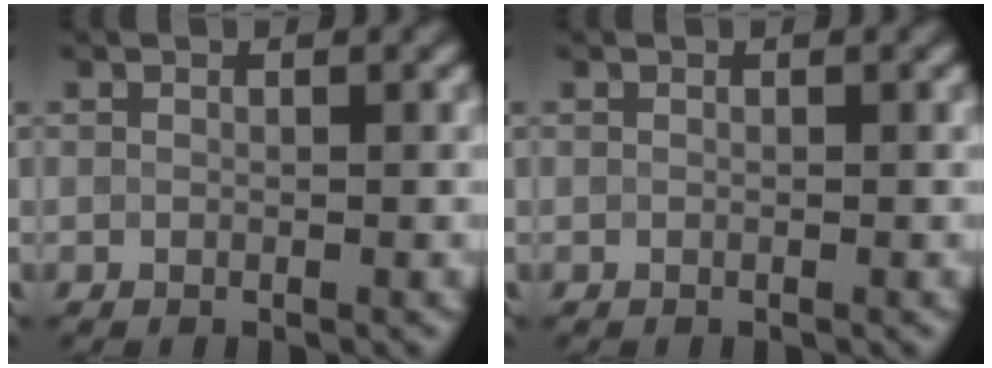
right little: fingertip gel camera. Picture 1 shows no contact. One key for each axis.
{"total": 0.0}